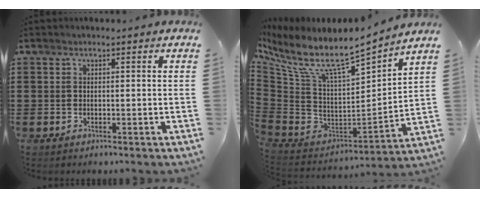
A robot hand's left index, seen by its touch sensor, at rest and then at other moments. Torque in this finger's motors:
{"motor_torque": [2.14, 0.00, 0.41, 0.21]}